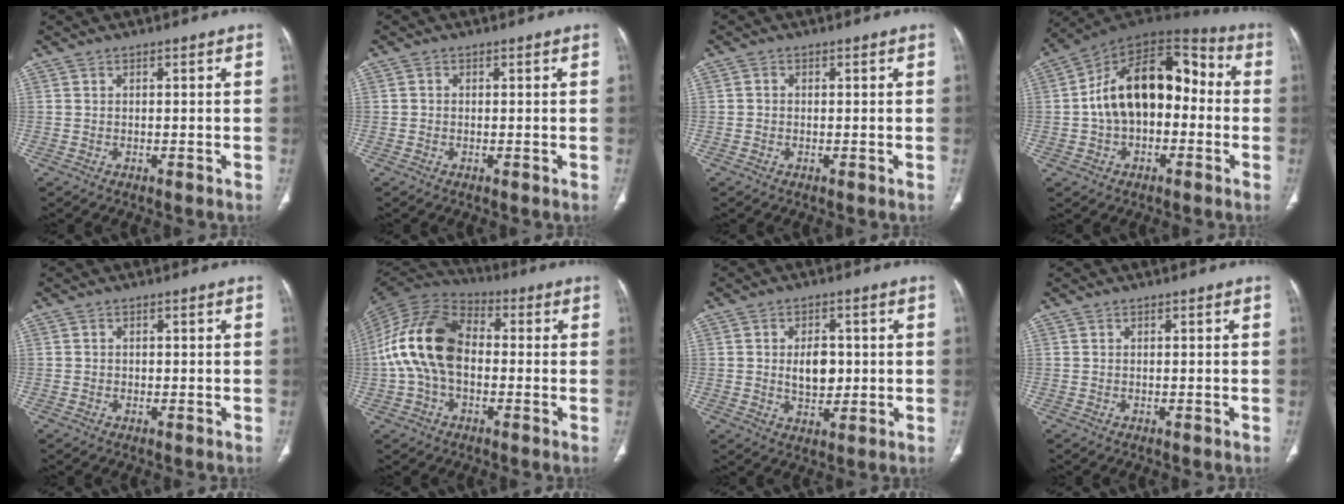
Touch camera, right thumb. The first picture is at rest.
{"total": 0.6, "force": [-0.1, 0.6, 0.2], "torque": [-0.001, 0.002, -0.002]}
{"total": 0.8, "force": [-0.1, 0.8, 0.3], "torque": [-0.001, 0.002, -0.003]}
{"total": 18.5, "force": [-0.6, 11.6, 14.4], "torque": [-0.205, 0.054, -0.021]}
{"total": 0.6, "force": [-0.1, 0.5, 0.2], "torque": [-0.001, 0.002, -0.002]}
{"total": 16.0, "force": [-0.6, 10.3, 12.2], "torque": [-0.238, 0.036, -0.021]}
{"total": 6.5, "force": [0.3, 4.3, 4.9], "torque": [-0.058, -0.003, 0.011]}
{"total": 0.0}